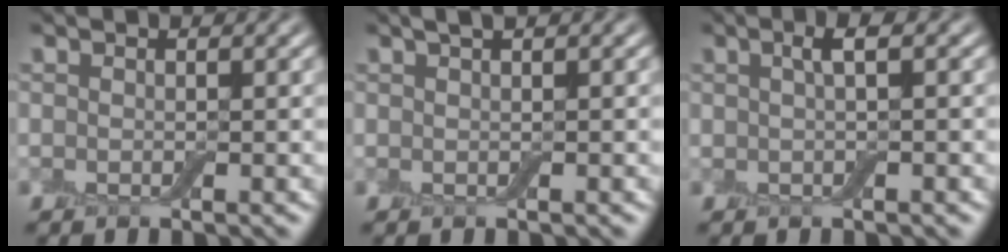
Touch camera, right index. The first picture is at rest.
{"total": 1.3, "force": [0.8, 0.2, 1.0], "torque": [-0.016, 0.003, 0.011]}
{"total": 1.6, "force": [0.5, 0.3, 1.5], "torque": [-0.030, 0.006, 0.007]}